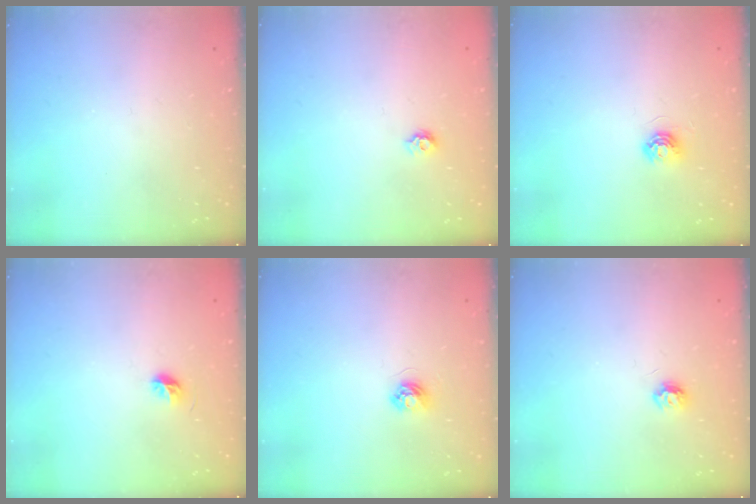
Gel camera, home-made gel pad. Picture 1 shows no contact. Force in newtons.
{"total": 5.9, "press": 5.8, "slide": 0.7}
{"total": 5.1, "press": 5.1, "slide": 0.5}
{"total": 5.3, "press": 5.2, "slide": 1.0}
{"total": 4.0, "press": 4.0, "slide": 0.4}
{"total": 4.7, "press": 4.7, "slide": 0.5}